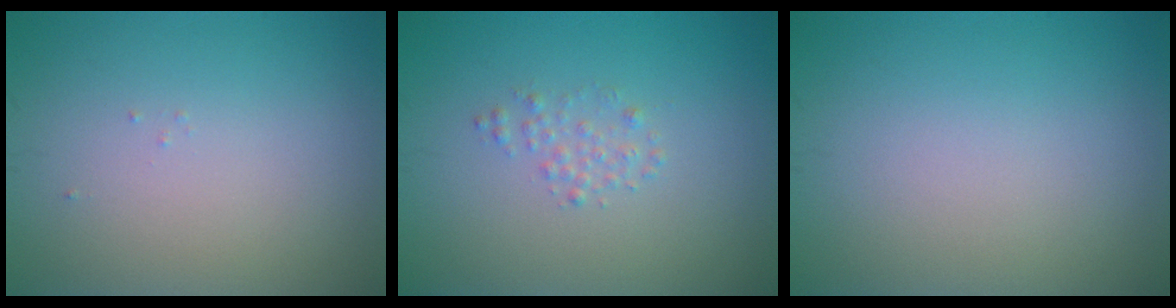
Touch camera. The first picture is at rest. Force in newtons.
{"total": 1.1, "press": 1.1, "slide": 0.1}
{"total": 0.0}